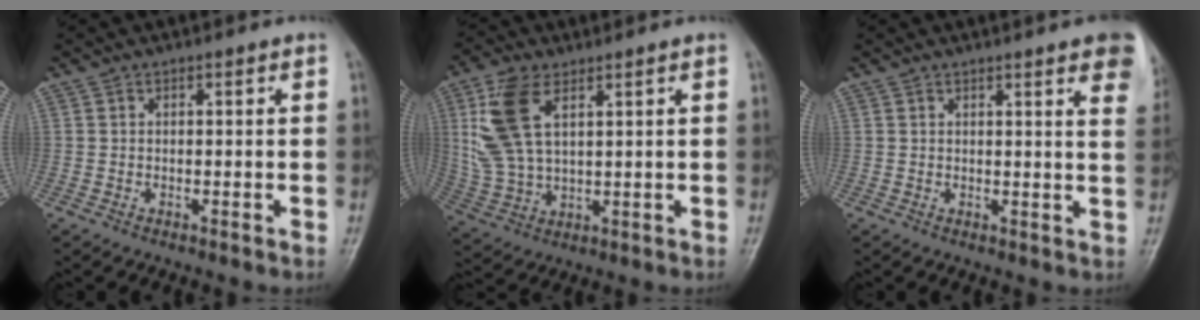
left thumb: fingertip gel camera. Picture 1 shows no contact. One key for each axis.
{"total": 11.5, "fx": 4.3, "fy": 5.9, "fz": 8.9, "tx": -0.188, "ty": -0.003, "tz": 0.092}
{"total": 10.5, "fx": 6.4, "fy": 2.0, "fz": 8.1, "tx": -0.074, "ty": -0.016, "tz": 0.062}